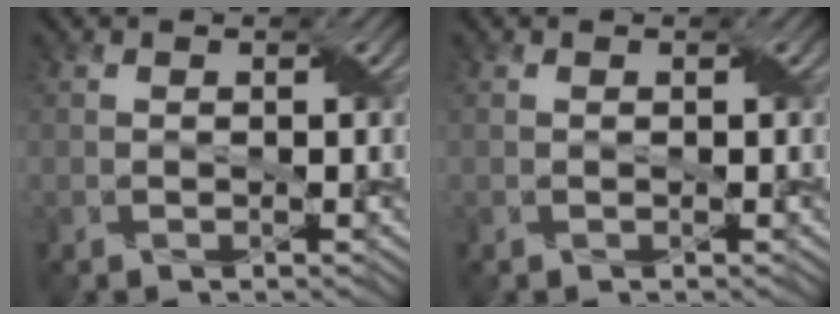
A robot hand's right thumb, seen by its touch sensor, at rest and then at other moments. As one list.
[{"total": 0.0}]